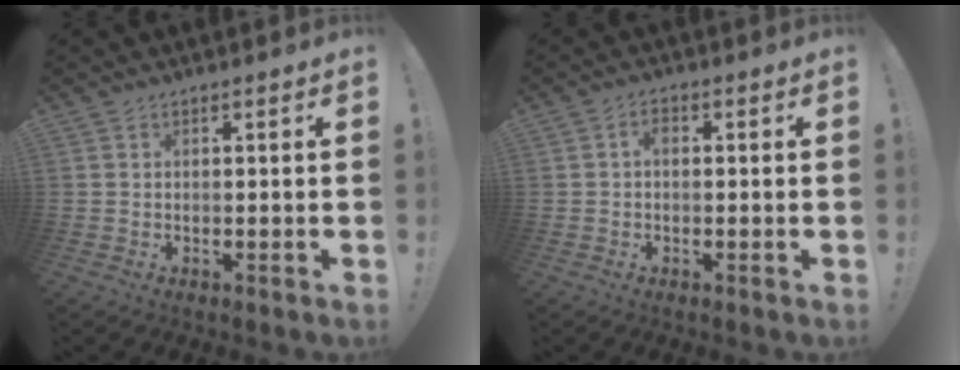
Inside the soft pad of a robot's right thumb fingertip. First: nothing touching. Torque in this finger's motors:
{"motor_torque": [0.09, 0.02, 0.10, -0.05, 0.00]}